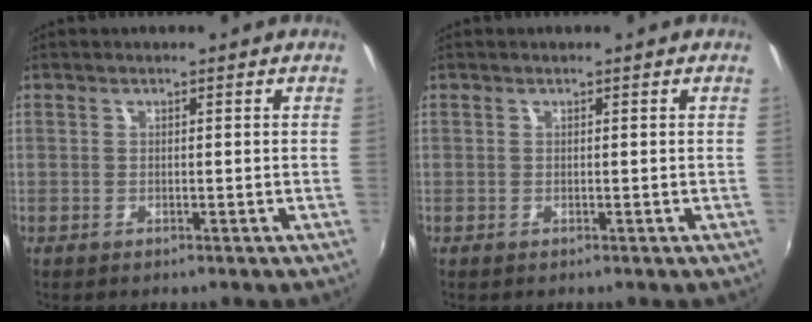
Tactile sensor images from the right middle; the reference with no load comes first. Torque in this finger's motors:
{"motor_torque": [-0.13, 0.10, -0.01, 0.00]}